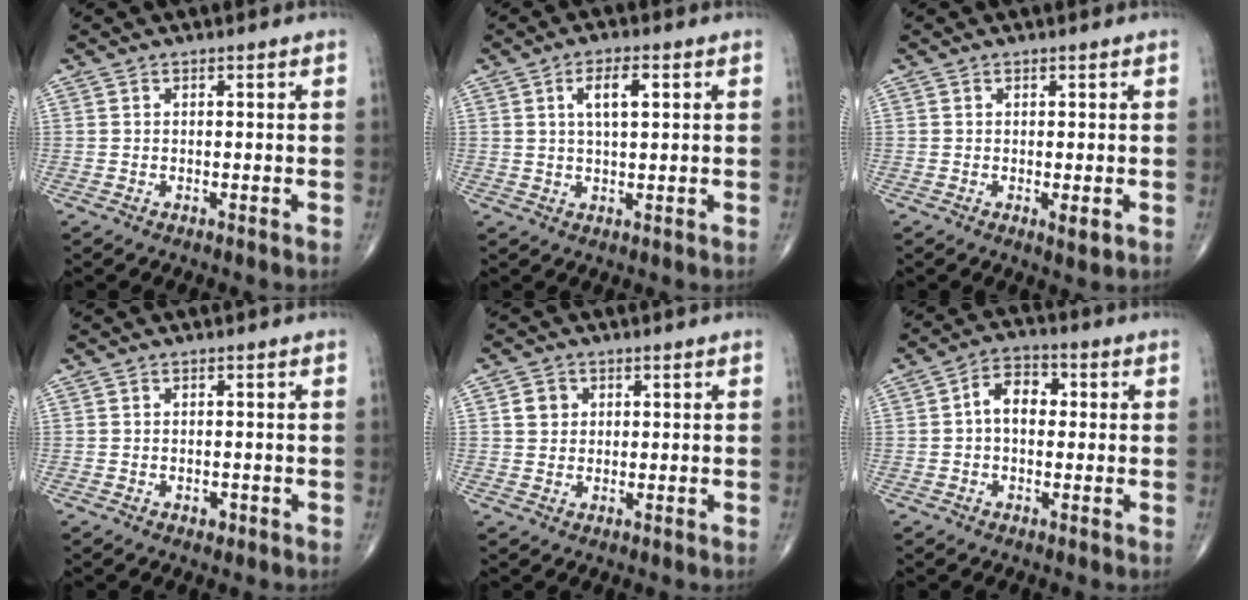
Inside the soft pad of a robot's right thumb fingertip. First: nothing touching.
{"total": 5.3, "force": [1.7, 2.0, 4.6], "torque": [-0.078, -0.001, 0.031]}
{"total": 1.9, "force": [-0.3, 0.5, 1.8], "torque": [-0.026, -0.007, -0.003]}
{"total": 1.2, "force": [-0.6, 0.8, 0.7], "torque": [-0.006, 0.001, -0.008]}
{"total": 3.1, "force": [0.8, 2.8, 1.2], "torque": [-0.006, -0.001, 0.013]}
{"total": 6.5, "force": [0.4, 4.4, 4.8], "torque": [-0.064, 0.021, -0.004]}